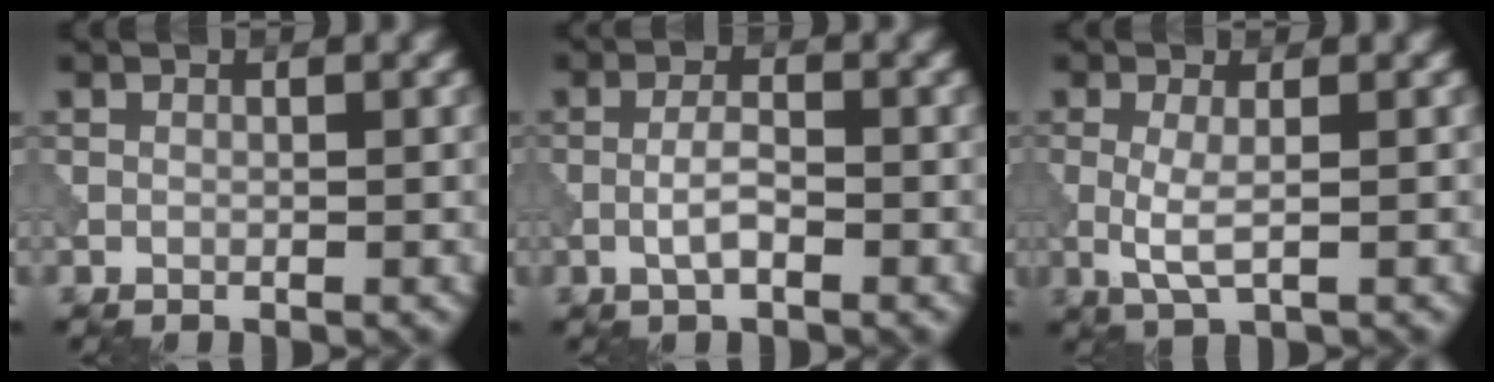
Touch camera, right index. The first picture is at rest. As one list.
[{"total": 2.1, "force": [-0.8, 0.6, 1.8], "torque": [-0.039, 0.005, -0.021]}, {"total": 2.3, "force": [-0.2, 0.5, 2.3], "torque": [-0.053, -0.005, -0.004]}]